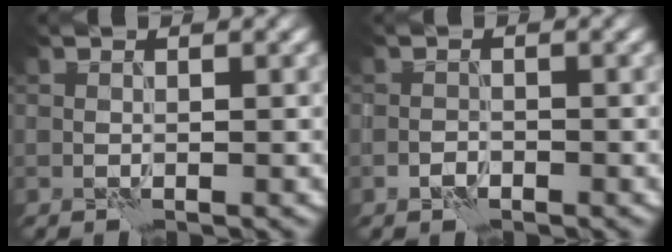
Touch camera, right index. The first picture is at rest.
{"total": 1.2, "force": [-0.8, 0.6, 0.6], "torque": [-0.010, 0.003, -0.018]}